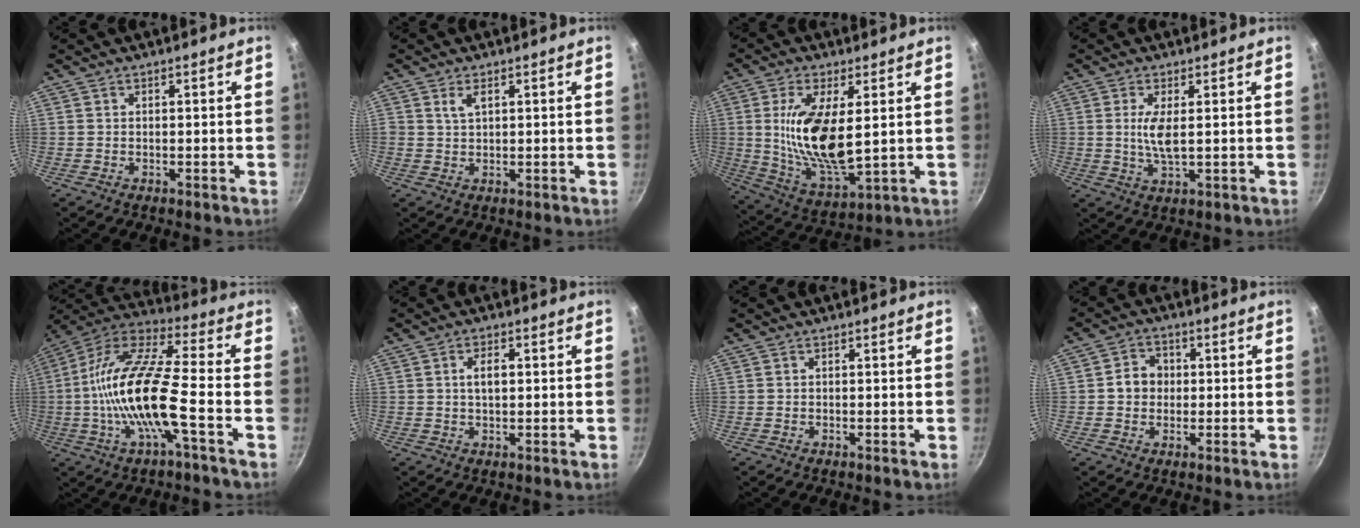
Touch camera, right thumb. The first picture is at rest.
{"total": 2.3, "force": [1.1, 1.2, 1.6], "torque": [-0.028, -0.005, 0.020]}
{"total": 16.0, "force": [2.3, 6.4, 14.5], "torque": [-0.273, -0.023, 0.051]}
{"total": 4.9, "force": [0.7, 1.4, 4.7], "torque": [-0.101, -0.006, 0.014]}
{"total": 19.1, "force": [-3.8, 4.9, 18.0], "torque": [-0.344, 0.041, -0.091]}
{"total": 3.3, "force": [0.4, 1.7, 2.8], "torque": [-0.042, 0.008, 0.005]}
{"total": 0.0}
{"total": 5.2, "force": [0.1, 4.6, 2.4], "torque": [-0.011, 0.011, -0.007]}